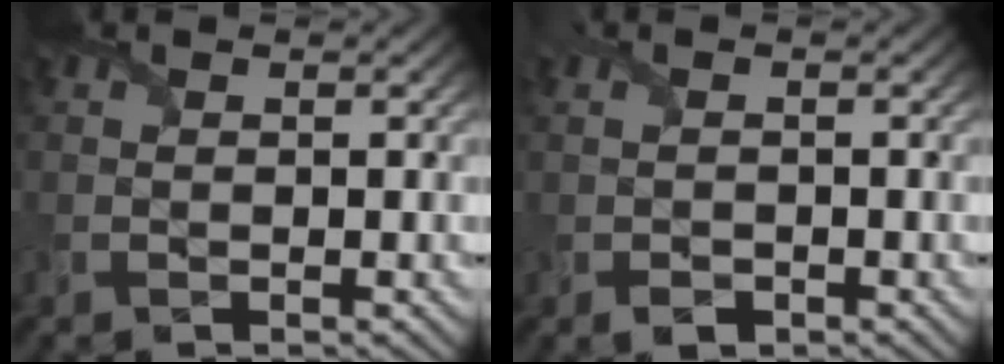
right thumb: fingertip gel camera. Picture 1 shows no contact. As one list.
[{"total": 1.2, "force": [-0.8, 0.7, 0.5], "torque": [-0.015, -0.003, -0.017]}]